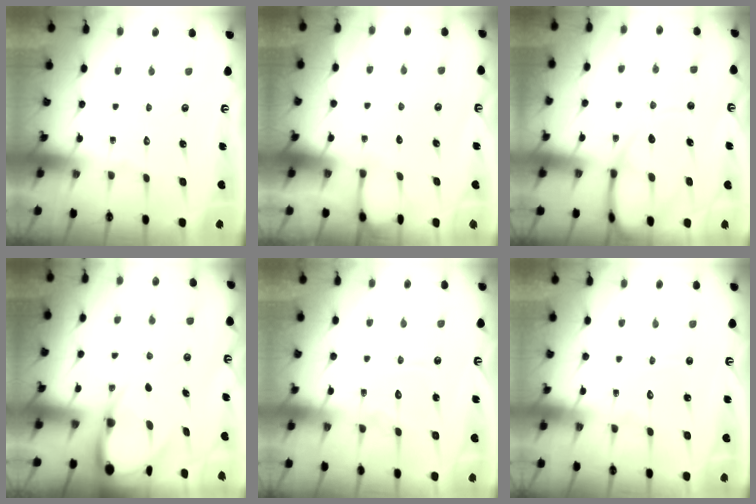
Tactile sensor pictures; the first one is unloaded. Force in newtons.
{"total": 2.6, "press": 2.6, "slide": 0.3}
{"total": 10.2, "press": 10.1, "slide": 1.3}
{"total": 6.9, "press": 6.8, "slide": 0.8}
{"total": 6.6, "press": 6.5, "slide": 0.6}
{"total": 4.2, "press": 4.2, "slide": 0.3}